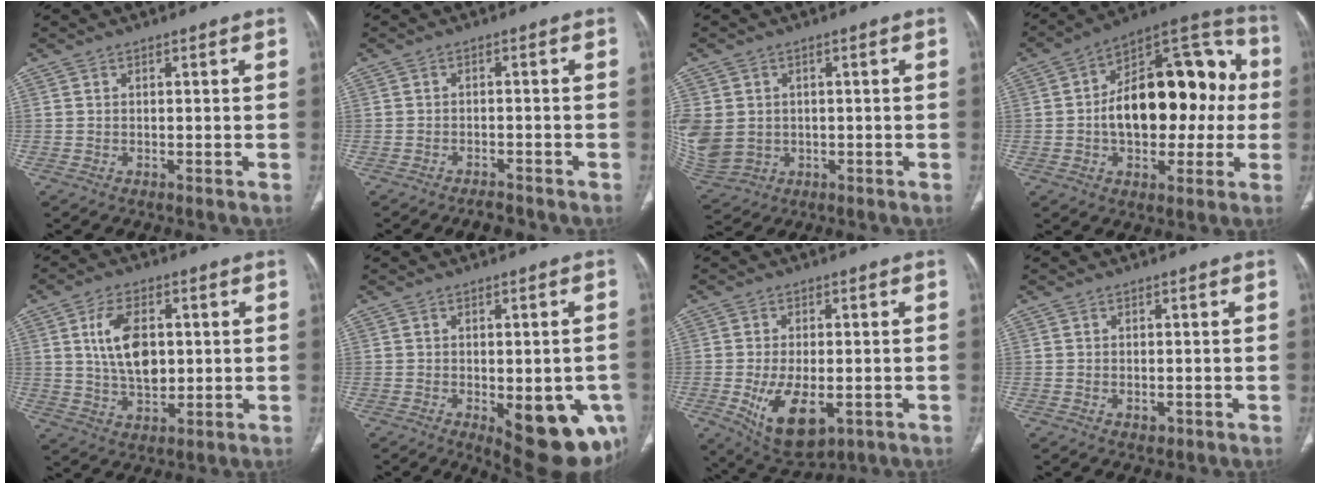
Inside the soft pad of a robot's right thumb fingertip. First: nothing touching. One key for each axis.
{"total": 2.9, "fx": -2.5, "fy": 0.9, "fz": 1.0, "tx": -0.022, "ty": 0.009, "tz": -0.036}
{"total": 15.3, "fx": -0.2, "fy": 13.3, "fz": 7.6, "tx": -0.219, "ty": 0.007, "tz": 0.021}
{"total": 24.2, "fx": 0.1, "fy": 13.9, "fz": 19.9, "tx": -0.259, "ty": 0.043, "tz": 0.001}
{"total": 10.3, "fx": 1.8, "fy": 6.1, "fz": 8.1, "tx": -0.135, "ty": -0.008, "tz": 0.040}
{"total": 16.0, "fx": -5.0, "fy": 6.8, "fz": 13.5, "tx": -0.128, "ty": -0.004, "tz": -0.042}
{"total": 11.4, "fx": -3.2, "fy": 5.9, "fz": 9.2, "tx": -0.151, "ty": -0.010, "tz": -0.036}
{"total": 1.6, "fx": -0.4, "fy": 1.1, "fz": 1.1, "tx": -0.011, "ty": -0.001, "tz": -0.001}